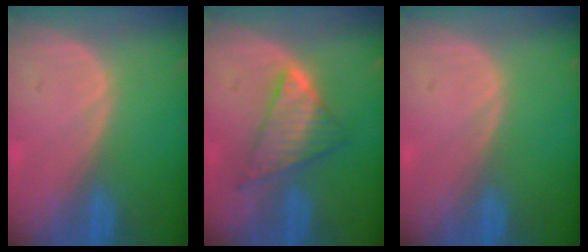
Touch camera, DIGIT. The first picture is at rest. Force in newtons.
{"total": 6.7, "press": 6.6, "slide": 0.3}
{"total": 0.0}